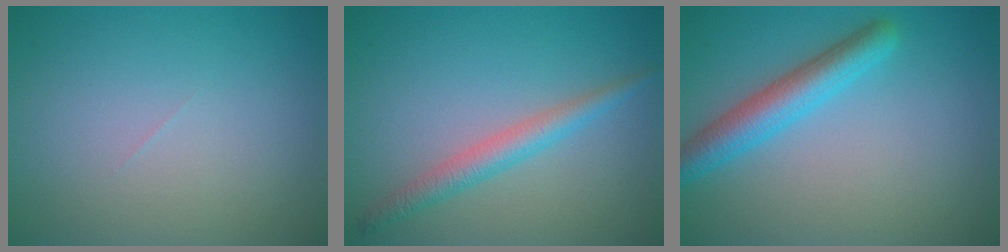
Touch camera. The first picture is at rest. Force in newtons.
{"total": 2.6, "press": 2.6, "slide": 0.1}
{"total": 4.1, "press": 4.1, "slide": 0.1}